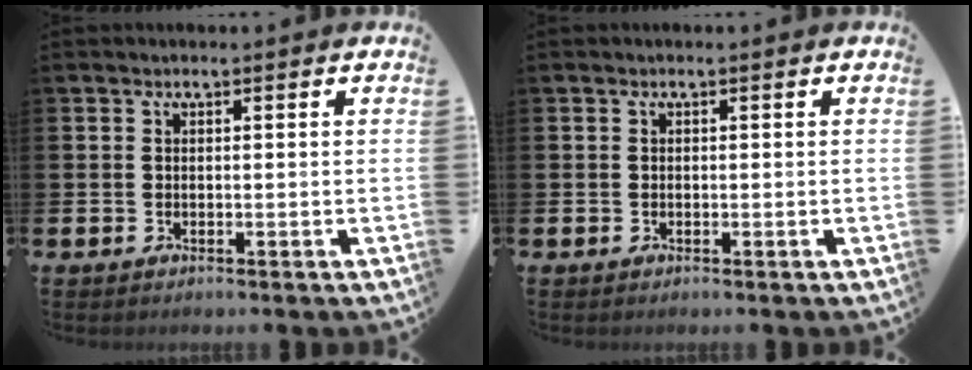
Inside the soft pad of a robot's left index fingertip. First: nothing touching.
{"total": 0.0}